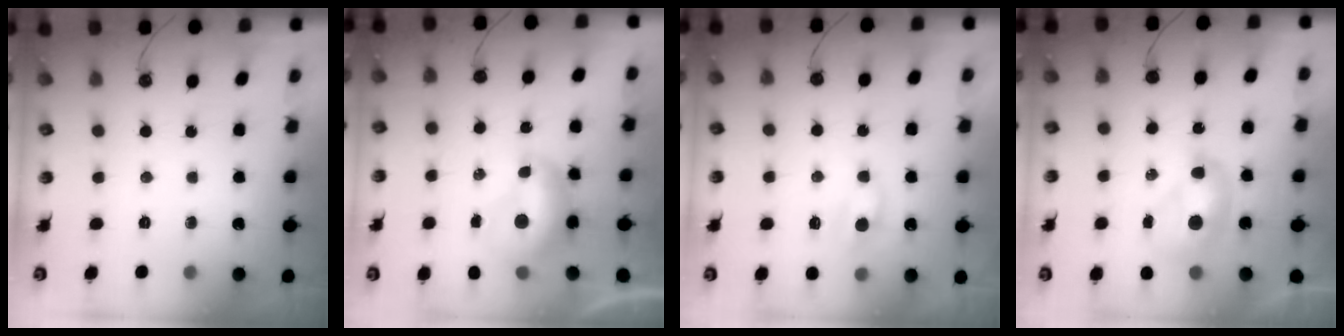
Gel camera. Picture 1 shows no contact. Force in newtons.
{"total": 1.4, "press": 0.8, "slide": 1.1}
{"total": 0.7, "press": 0.5, "slide": 0.5}
{"total": 2.1, "press": 2.1, "slide": 0.2}